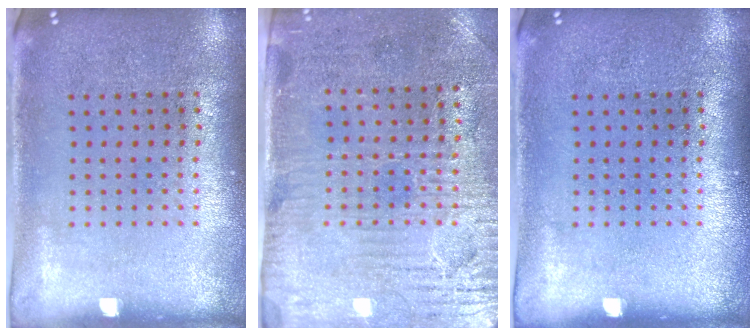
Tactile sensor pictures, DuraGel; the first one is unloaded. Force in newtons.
{"total": 3.4, "press": 3.1, "slide": 1.5}
{"total": 0.0}